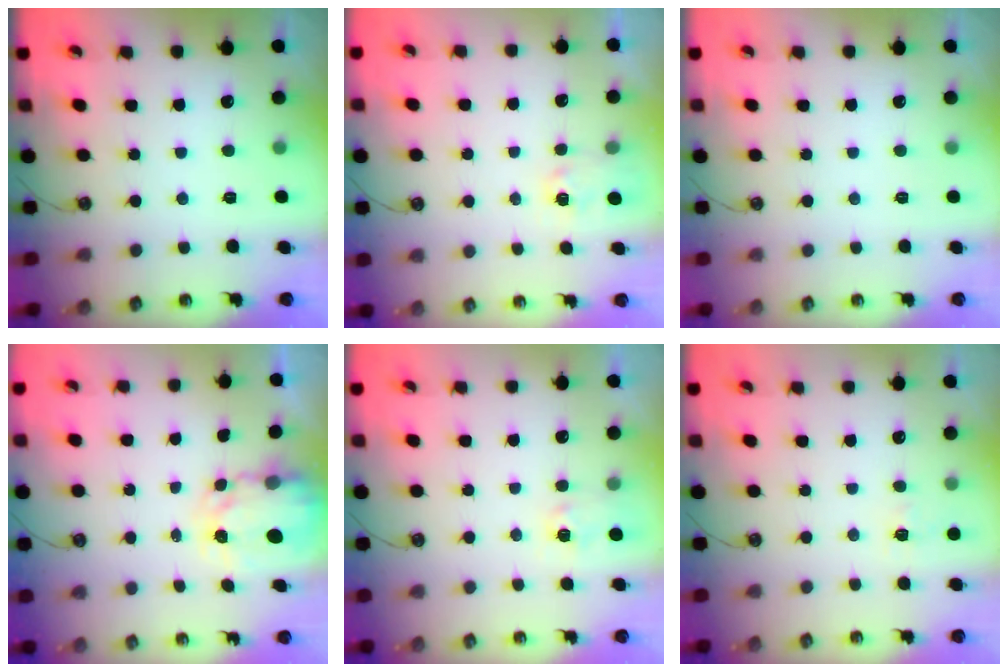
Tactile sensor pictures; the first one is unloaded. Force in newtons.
{"total": 2.6, "press": 2.6, "slide": 0.4}
{"total": 0.0}
{"total": 3.9, "press": 3.9, "slide": 0.2}
{"total": 3.9, "press": 3.9, "slide": 0.5}
{"total": 6.2, "press": 6.1, "slide": 0.8}